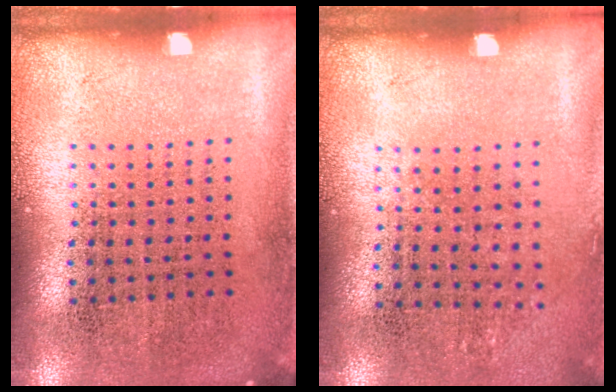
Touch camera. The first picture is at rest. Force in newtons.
{"total": 0.9, "press": 0.6, "slide": 0.6}